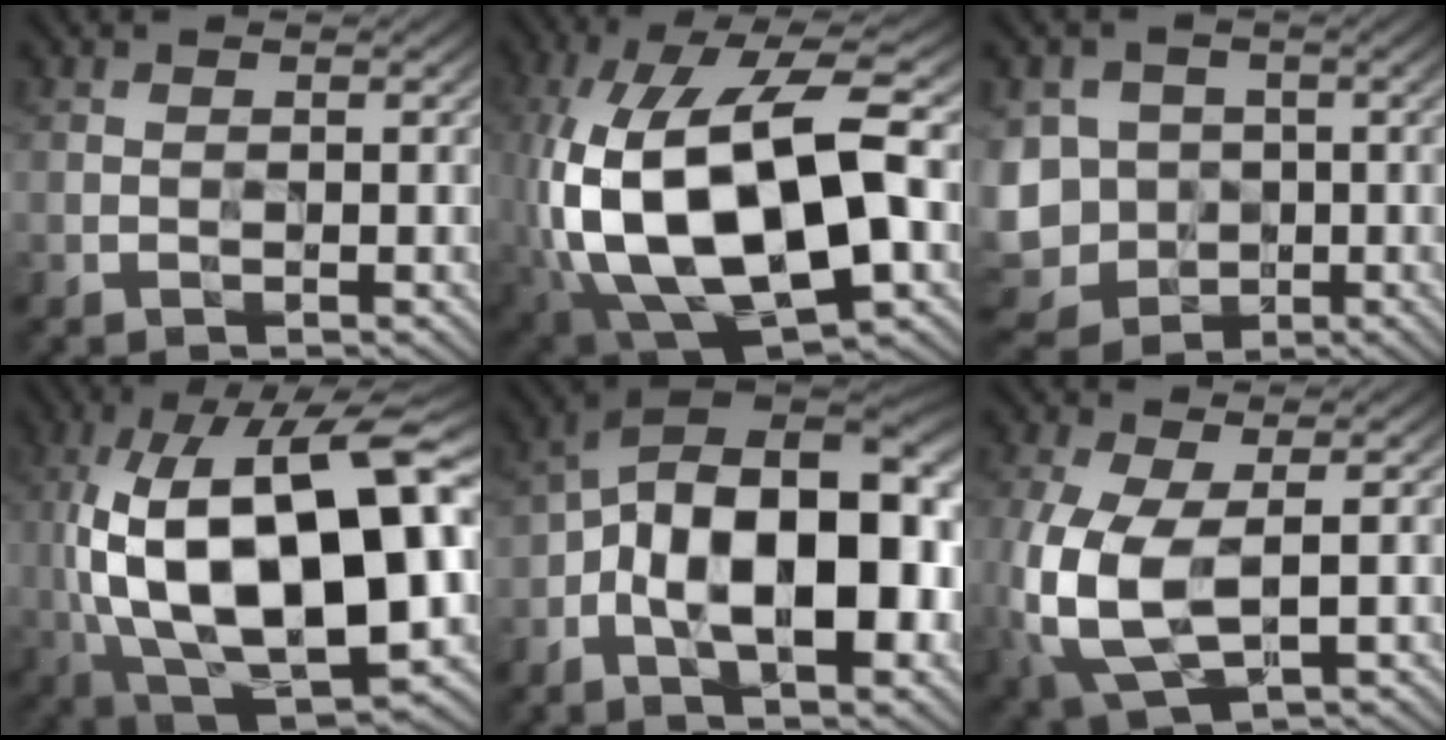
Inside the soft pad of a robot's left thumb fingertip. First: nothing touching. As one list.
[{"total": 19.5, "force": [-2.3, 9.6, 16.8], "torque": [-0.359, -0.003, -0.040]}, {"total": 10.8, "force": [-1.6, 9.3, 5.1], "torque": [-0.165, -0.021, -0.033]}, {"total": 21.9, "force": [1.4, 9.9, 19.5], "torque": [-0.352, 0.002, 0.027]}, {"total": 17.3, "force": [-3.0, 8.8, 14.6], "torque": [-0.229, 0.004, -0.057]}, {"total": 10.9, "force": [-1.3, 5.7, 9.2], "torque": [-0.249, -0.022, -0.013]}]